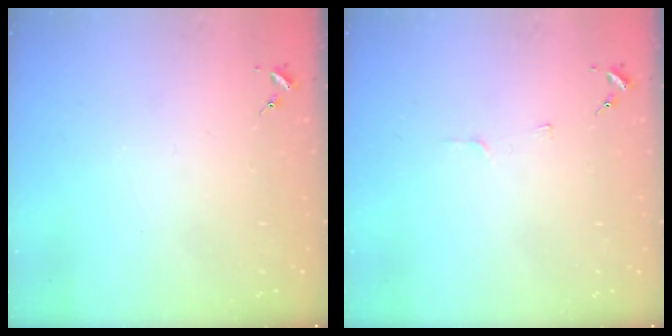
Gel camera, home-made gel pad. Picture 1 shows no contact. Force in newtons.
{"total": 3.6, "press": 3.6, "slide": 0.4}